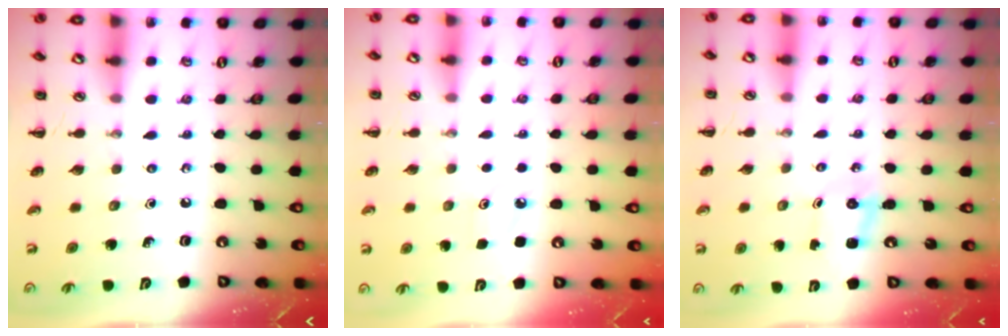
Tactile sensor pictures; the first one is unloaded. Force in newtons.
{"total": 5.1, "press": 4.9, "slide": 1.5}
{"total": 2.0, "press": 1.9, "slide": 0.7}